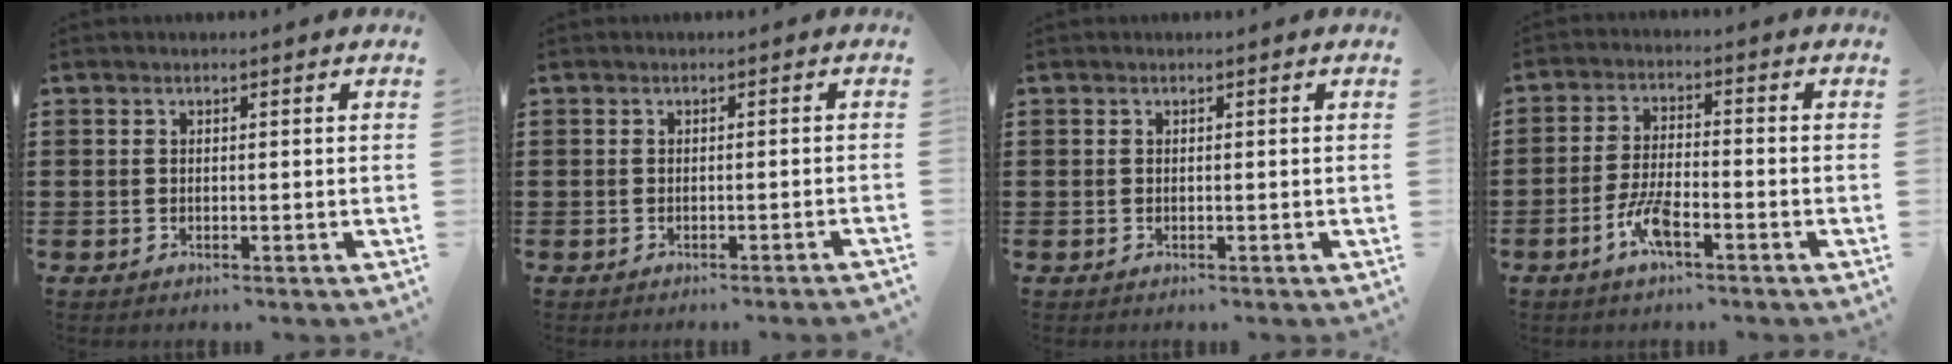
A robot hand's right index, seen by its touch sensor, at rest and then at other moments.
{"total": 0.9, "force": [-0.7, -0.2, 0.5], "torque": [-0.009, -0.002, -0.014]}
{"total": 0.0}
{"total": 5.6, "force": [-3.1, 1.5, 4.4], "torque": [-0.105, -0.003, -0.063]}